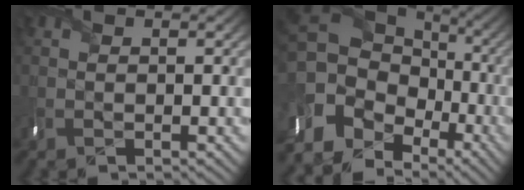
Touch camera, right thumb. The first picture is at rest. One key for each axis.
{"total": 16.8, "fx": -5.3, "fy": 12.9, "fz": 9.4, "tx": -0.202, "ty": -0.020, "tz": -0.065}